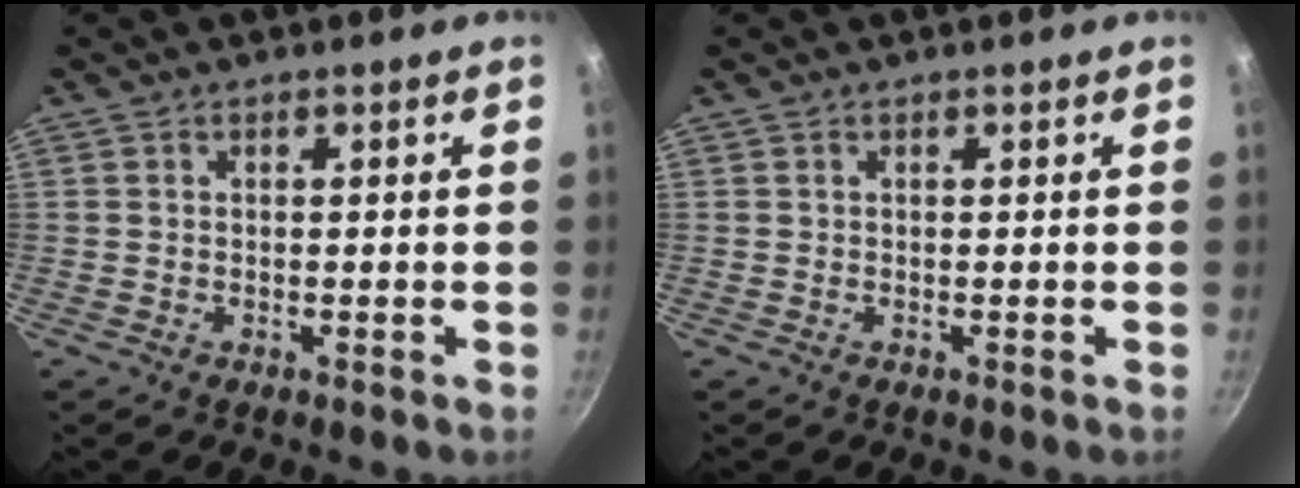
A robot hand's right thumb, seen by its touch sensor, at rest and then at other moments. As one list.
[{"total": 0.0}]